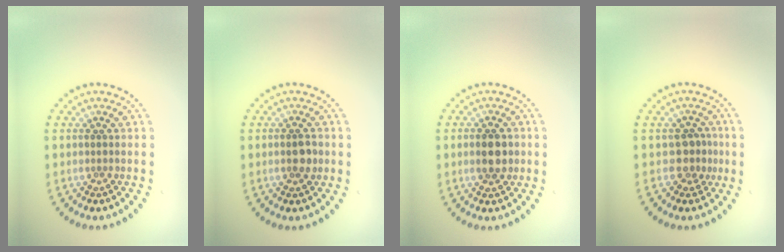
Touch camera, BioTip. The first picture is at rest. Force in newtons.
{"total": 1.7, "press": 1.7, "slide": 0.2}
{"total": 3.0, "press": 3.0, "slide": 0.0}
{"total": 2.1, "press": 1.8, "slide": 1.1}